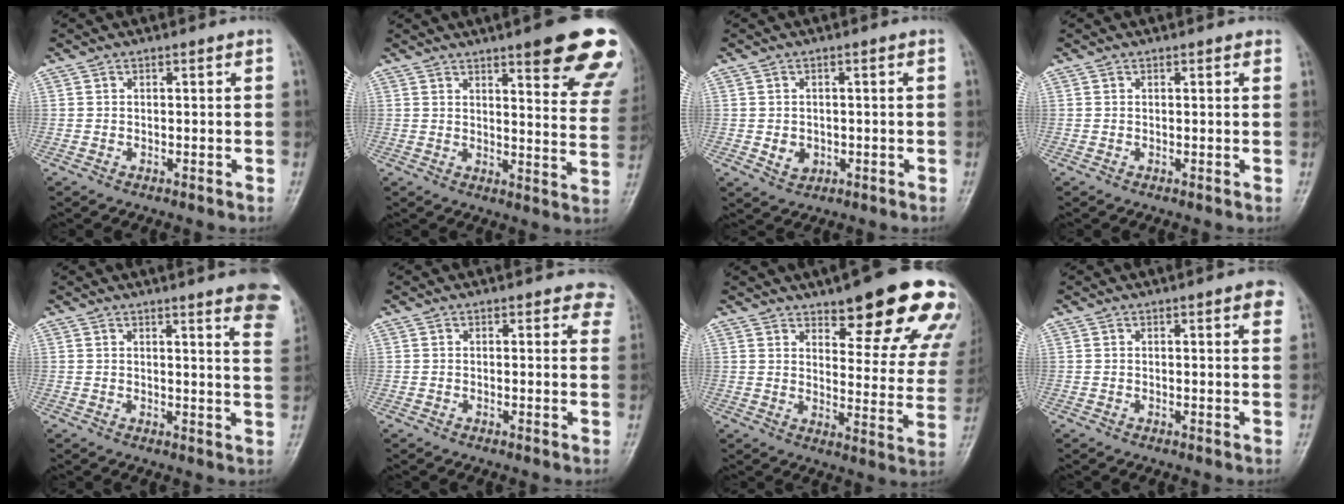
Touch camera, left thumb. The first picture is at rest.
{"total": 18.7, "force": [11.9, 4.0, 13.8], "torque": [-0.140, -0.050, 0.137]}
{"total": 2.9, "force": [-0.5, 2.4, 1.5], "torque": [-0.014, 0.000, 0.001]}
{"total": 0.9, "force": [0.6, 0.4, 0.6], "torque": [-0.007, -0.002, 0.005]}
{"total": 12.1, "force": [8.6, 1.7, 8.4], "torque": [-0.074, -0.034, 0.080]}
{"total": 3.7, "force": [3.0, 1.8, 1.2], "torque": [0.020, -0.011, 0.018]}
{"total": 20.3, "force": [13.3, 6.0, 14.2], "torque": [-0.135, -0.064, 0.167]}
{"total": 3.3, "force": [1.7, 0.8, 2.7], "torque": [-0.024, -0.003, 0.017]}